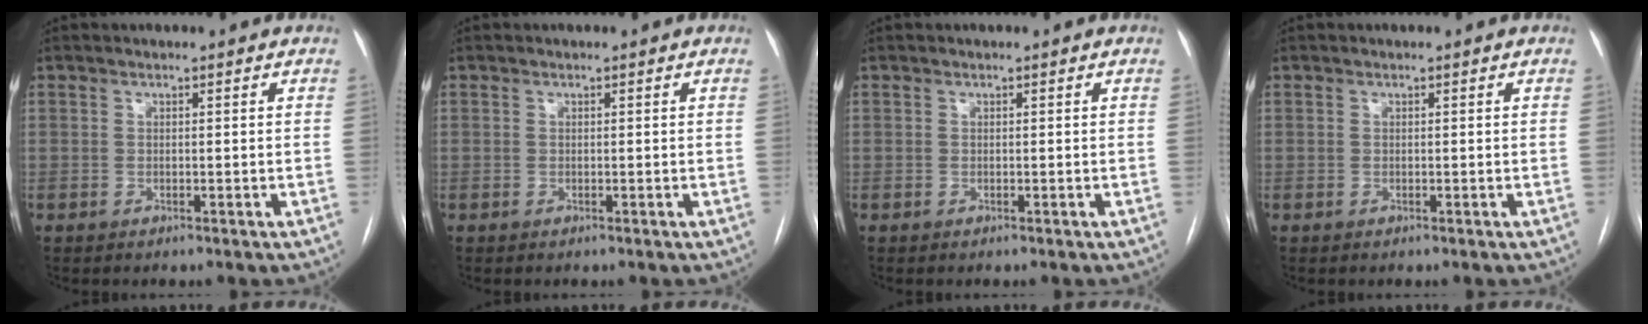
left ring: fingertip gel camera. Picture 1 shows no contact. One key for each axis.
{"total": 0.0}
{"total": 0.0}
{"total": 0.0}